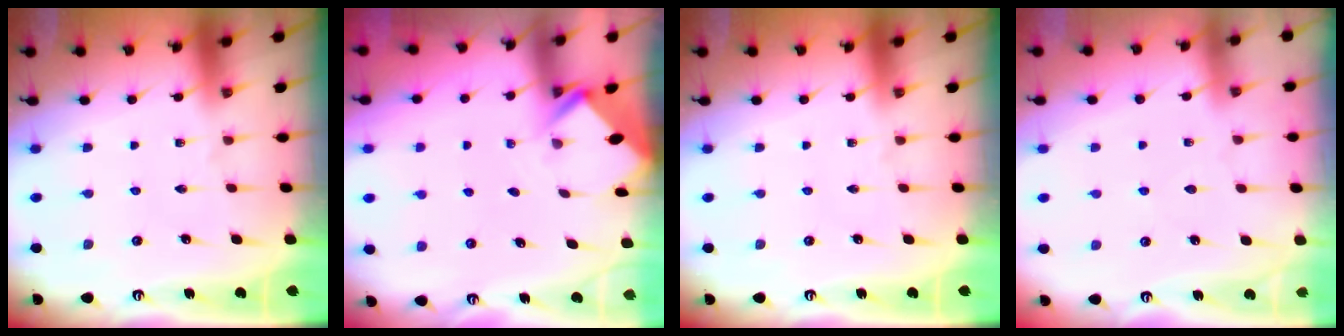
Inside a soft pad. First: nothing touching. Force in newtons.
{"total": 2.1, "press": 2.1, "slide": 0.1}
{"total": 0.0}
{"total": 4.4, "press": 4.3, "slide": 0.7}